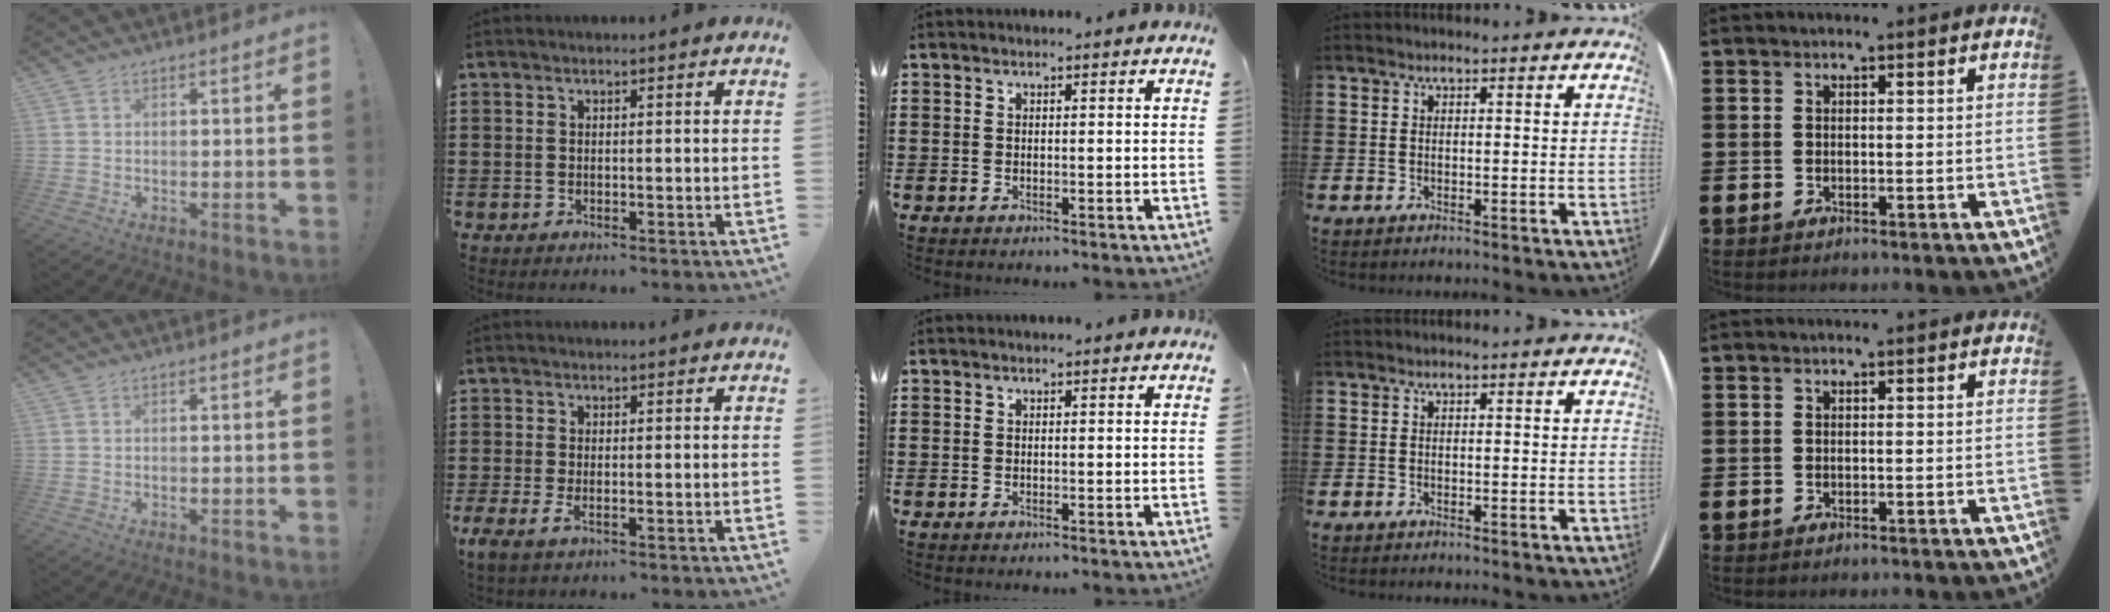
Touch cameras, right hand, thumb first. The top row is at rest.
{"index": {"total": 1.7, "force": [-0.6, 0.5, 1.5], "torque": [-0.042, -0.008, -0.015]}}